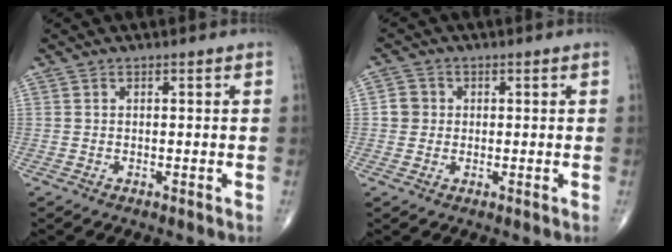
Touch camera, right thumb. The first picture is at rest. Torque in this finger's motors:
{"motor_torque": [-0.24, 0.23, 0.13, 0.07, 0.01]}